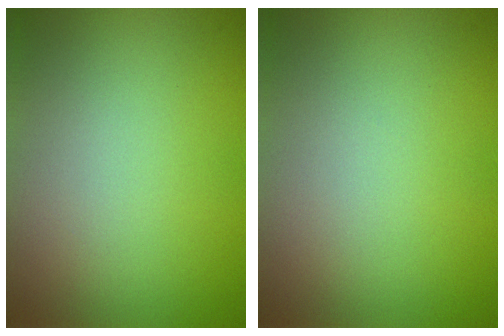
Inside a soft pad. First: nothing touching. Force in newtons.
{"total": 0.0}